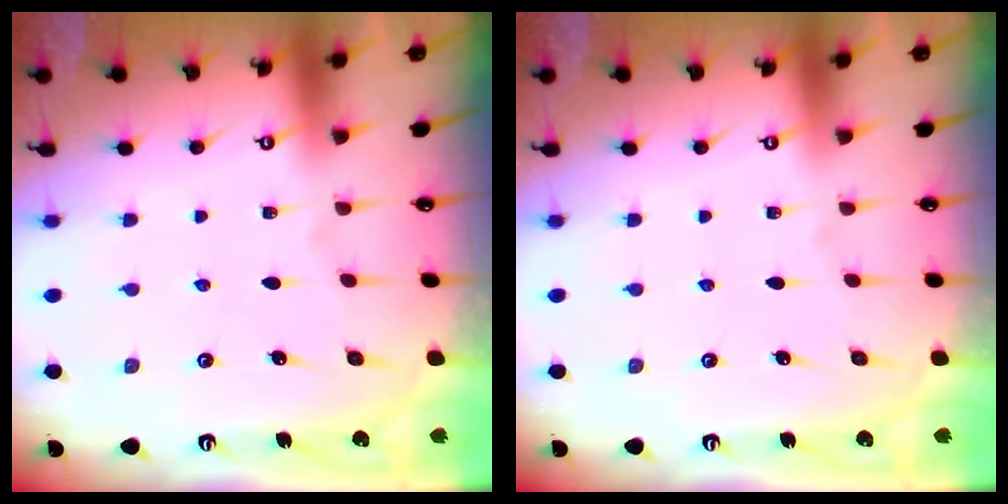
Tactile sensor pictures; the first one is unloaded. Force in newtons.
{"total": 0.0}